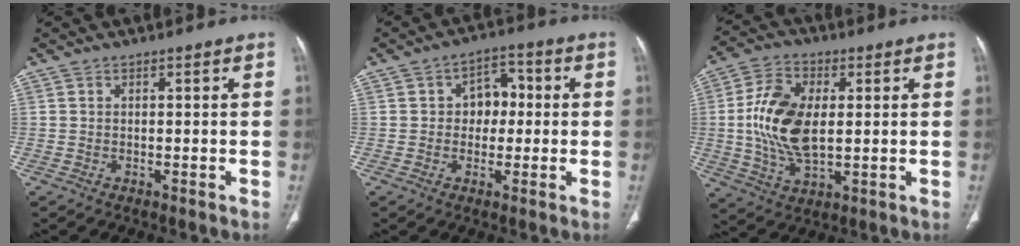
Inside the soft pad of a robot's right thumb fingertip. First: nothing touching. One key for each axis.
{"total": 6.8, "fx": 0.4, "fy": 5.2, "fz": 4.4, "tx": -0.030, "ty": 0.018, "tz": 0.000}
{"total": 13.8, "fx": 0.9, "fy": 7.6, "fz": 11.4, "tx": -0.224, "ty": -0.001, "tz": 0.020}